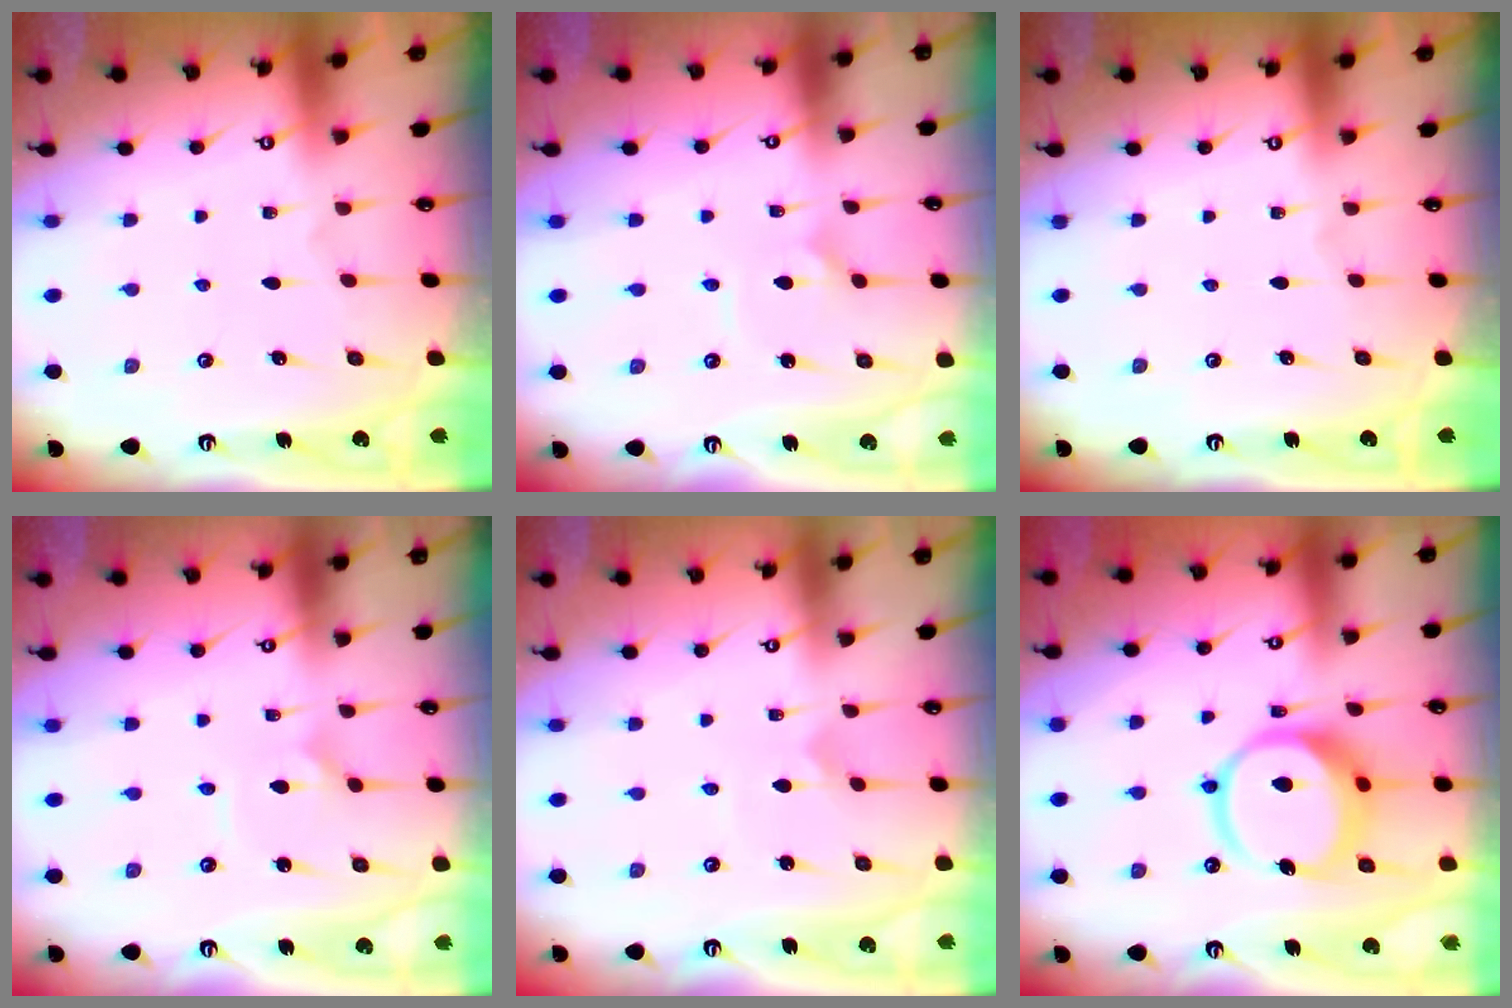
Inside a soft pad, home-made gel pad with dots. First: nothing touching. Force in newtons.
{"total": 1.8, "press": 1.7, "slide": 0.5}
{"total": 0.0}
{"total": 1.8, "press": 1.7, "slide": 0.5}
{"total": 1.8, "press": 1.8, "slide": 0.2}
{"total": 13.8, "press": 13.7, "slide": 1.7}